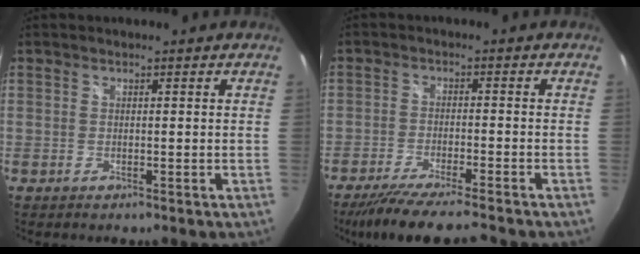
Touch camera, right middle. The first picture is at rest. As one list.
[{"total": 10.9, "force": [-9.6, 0.3, 5.3], "torque": [-0.117, -0.022, -0.159]}]